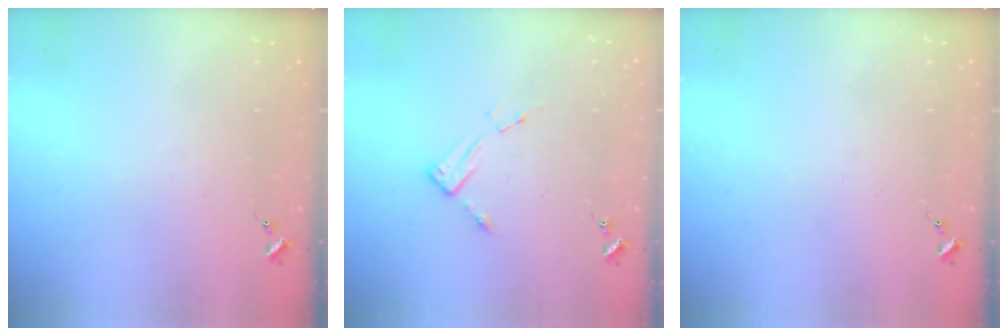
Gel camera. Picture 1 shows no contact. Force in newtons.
{"total": 4.4, "press": 4.4, "slide": 0.2}
{"total": 0.0}